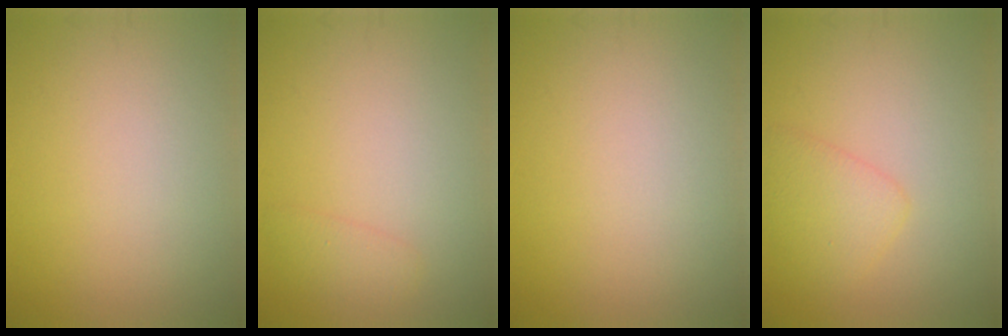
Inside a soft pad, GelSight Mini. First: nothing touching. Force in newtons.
{"total": 1.3, "press": 1.3, "slide": 0.1}
{"total": 0.0}
{"total": 2.7, "press": 2.7, "slide": 0.0}